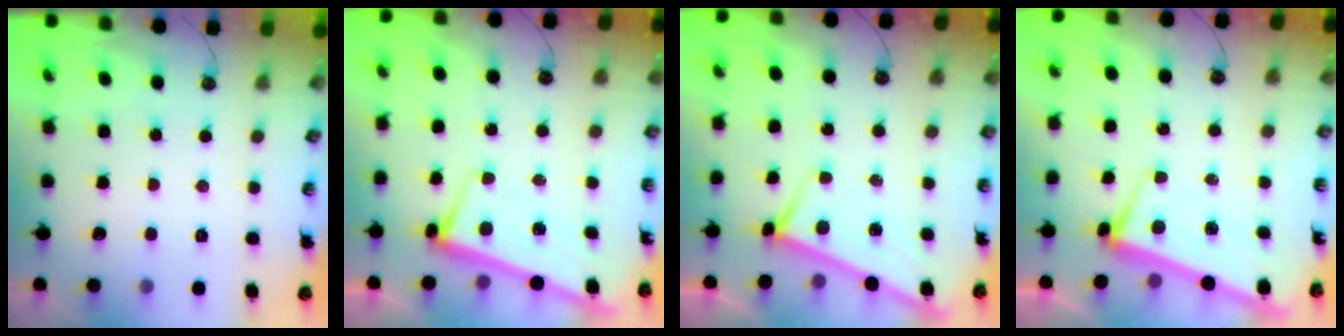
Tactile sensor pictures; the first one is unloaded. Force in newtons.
{"total": 2.3, "press": 2.3, "slide": 0.5}
{"total": 3.0, "press": 2.9, "slide": 0.3}
{"total": 3.4, "press": 3.4, "slide": 0.6}